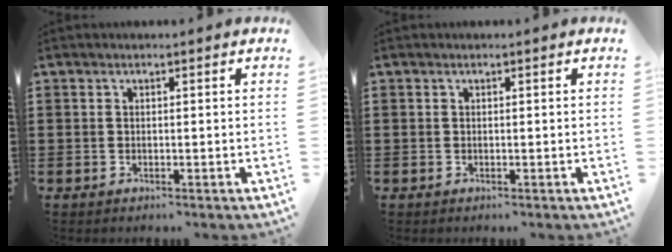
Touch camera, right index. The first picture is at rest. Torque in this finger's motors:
{"motor_torque": [0.00, 0.00, 0.00, 0.00]}